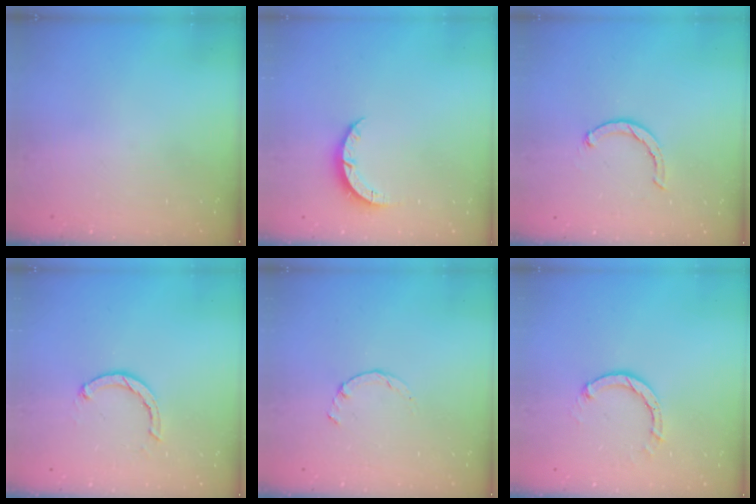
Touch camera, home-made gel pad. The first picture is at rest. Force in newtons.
{"total": 3.5, "press": 3.5, "slide": 0.3}
{"total": 1.8, "press": 1.8, "slide": 0.4}
{"total": 2.4, "press": 2.3, "slide": 0.4}
{"total": 0.9, "press": 0.9, "slide": 0.3}
{"total": 3.0, "press": 3.0, "slide": 0.4}